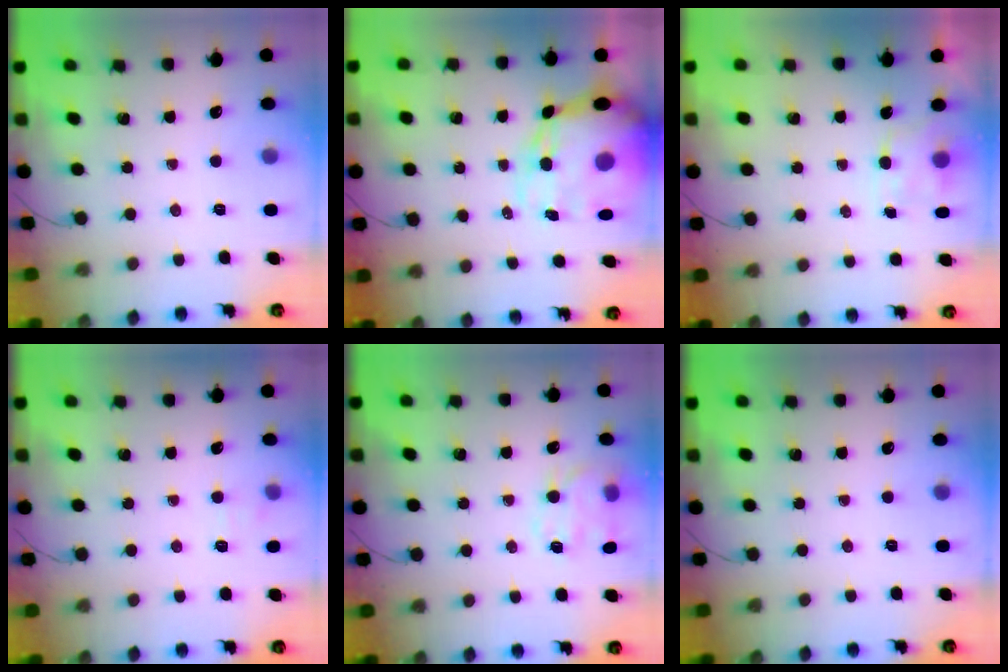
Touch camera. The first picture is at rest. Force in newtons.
{"total": 20.1, "press": 19.5, "slide": 4.9}
{"total": 4.1, "press": 4.0, "slide": 0.6}
{"total": 5.2, "press": 4.9, "slide": 1.7}
{"total": 13.6, "press": 13.5, "slide": 2.0}
{"total": 0.0}